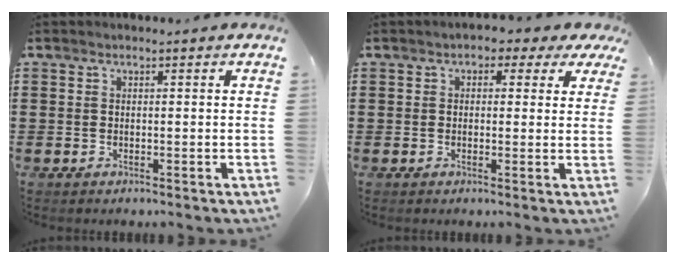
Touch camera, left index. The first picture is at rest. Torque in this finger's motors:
{"motor_torque": [2.14, 0.00, 0.49, 0.07]}